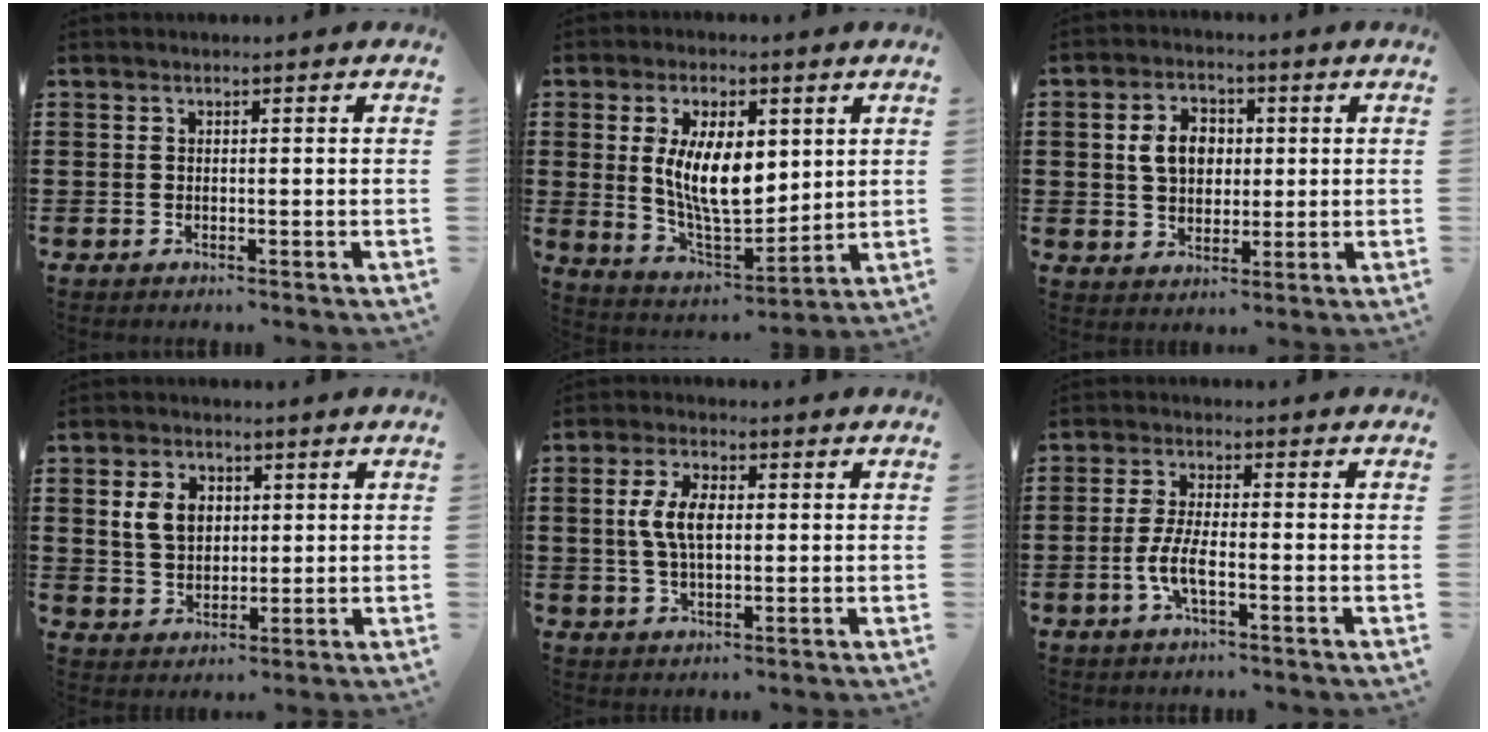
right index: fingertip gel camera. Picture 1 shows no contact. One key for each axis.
{"total": 10.8, "fx": 2.1, "fy": 5.2, "fz": 9.2, "tx": -0.177, "ty": 0.000, "tz": 0.034}
{"total": 6.1, "fx": 0.9, "fy": 4.6, "fz": 3.8, "tx": -0.089, "ty": 0.010, "tz": 0.009}
{"total": 5.5, "fx": 1.3, "fy": 4.1, "fz": 3.3, "tx": -0.086, "ty": 0.011, "tz": 0.020}
{"total": 6.3, "fx": 0.6, "fy": 3.0, "fz": 5.5, "tx": -0.125, "ty": 0.008, "tz": 0.004}
{"total": 4.9, "fx": -1.7, "fy": 1.3, "fz": 4.4, "tx": -0.103, "ty": -0.007, "tz": -0.038}